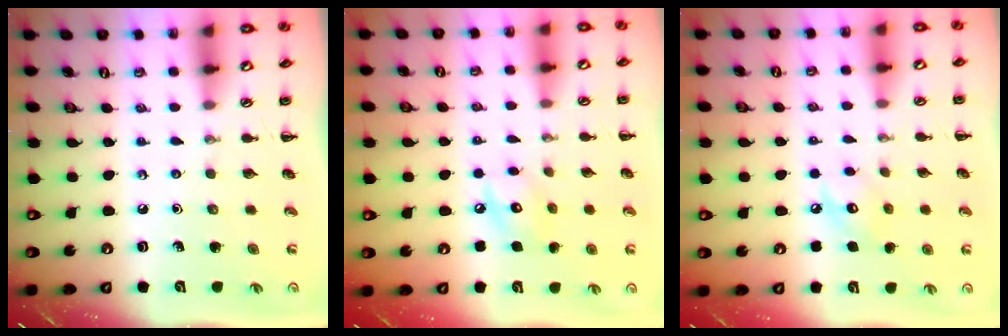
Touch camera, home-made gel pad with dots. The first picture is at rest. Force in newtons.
{"total": 8.1, "press": 8.1, "slide": 0.6}
{"total": 6.1, "press": 6.0, "slide": 1.0}